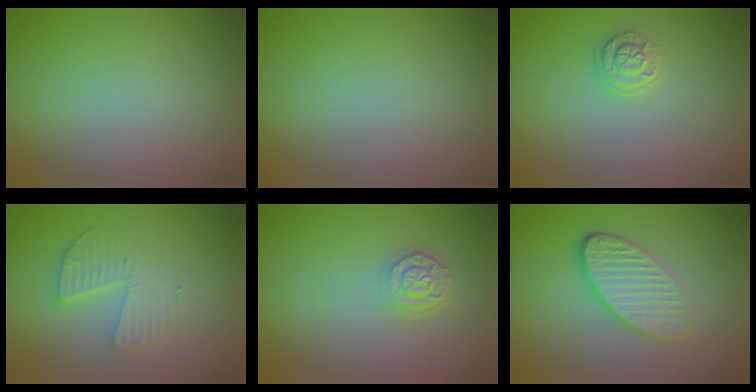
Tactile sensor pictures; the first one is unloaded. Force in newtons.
{"total": 0.0}
{"total": 1.9, "press": 1.6, "slide": 1.1}
{"total": 2.7, "press": 2.7, "slide": 0.3}
{"total": 2.3, "press": 1.9, "slide": 1.3}
{"total": 4.1, "press": 3.4, "slide": 2.4}